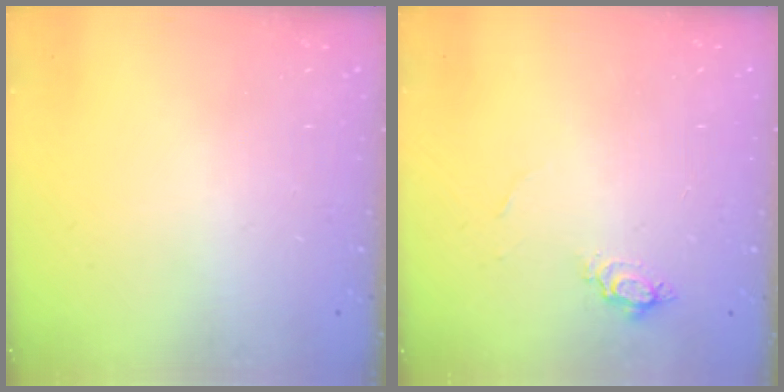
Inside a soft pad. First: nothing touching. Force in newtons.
{"total": 6.9, "press": 6.8, "slide": 0.7}